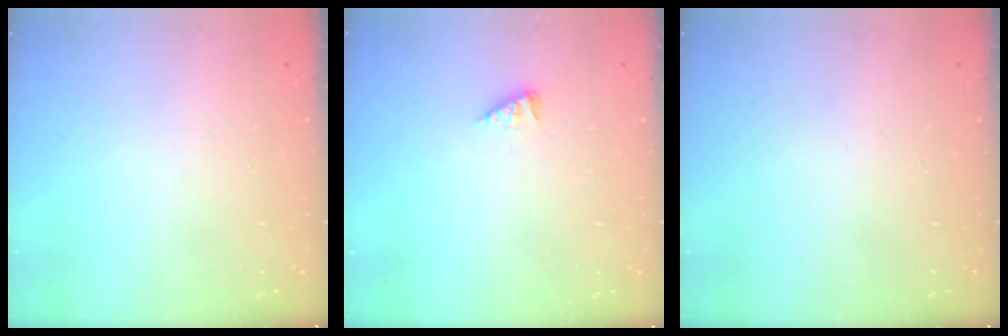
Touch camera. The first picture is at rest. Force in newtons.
{"total": 2.5, "press": 2.5, "slide": 0.4}
{"total": 0.0}